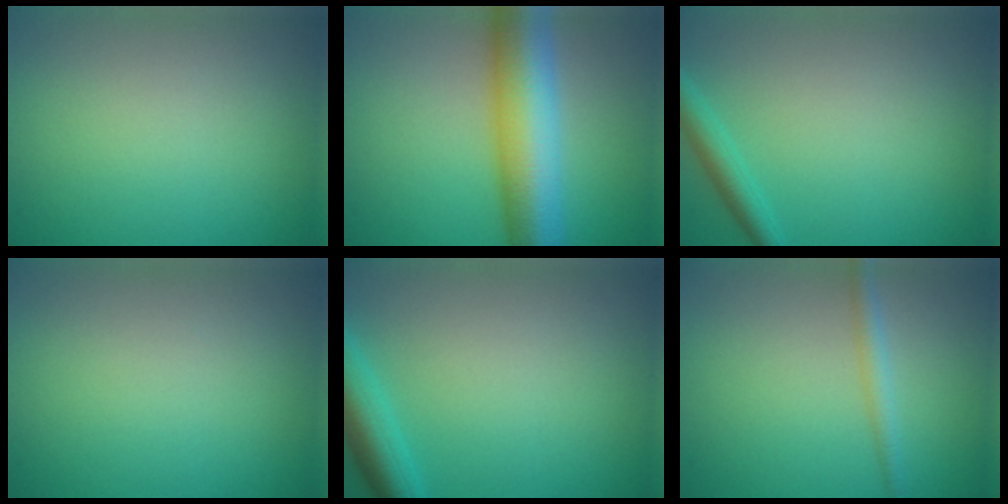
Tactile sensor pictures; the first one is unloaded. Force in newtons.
{"total": 10.2, "press": 10.2, "slide": 0.3}
{"total": 2.1, "press": 2.1, "slide": 0.1}
{"total": 0.0}
{"total": 4.2, "press": 4.2, "slide": 0.2}
{"total": 1.8, "press": 1.8, "slide": 0.0}